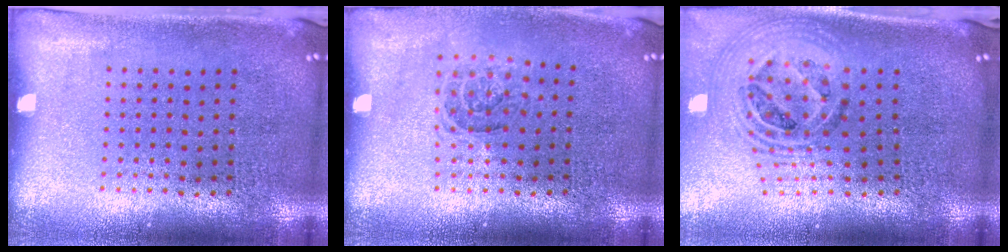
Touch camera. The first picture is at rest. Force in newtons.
{"total": 1.1, "press": 1.0, "slide": 0.4}
{"total": 1.8, "press": 1.5, "slide": 1.1}